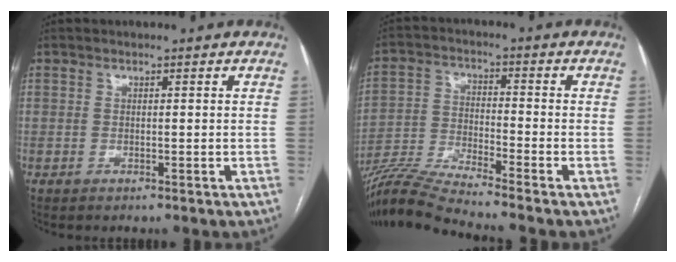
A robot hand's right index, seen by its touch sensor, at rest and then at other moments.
{"total": 10.0, "force": [-9.2, -2.4, 3.0], "torque": [-0.061, -0.011, -0.177]}